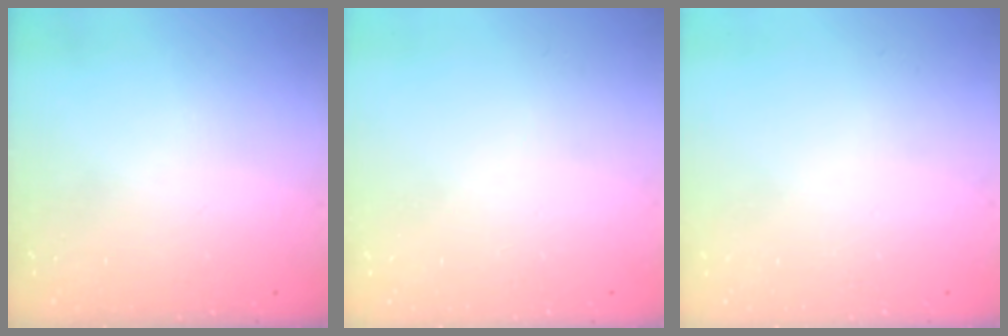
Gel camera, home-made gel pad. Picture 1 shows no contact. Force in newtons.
{"total": 0.0}
{"total": 0.0}